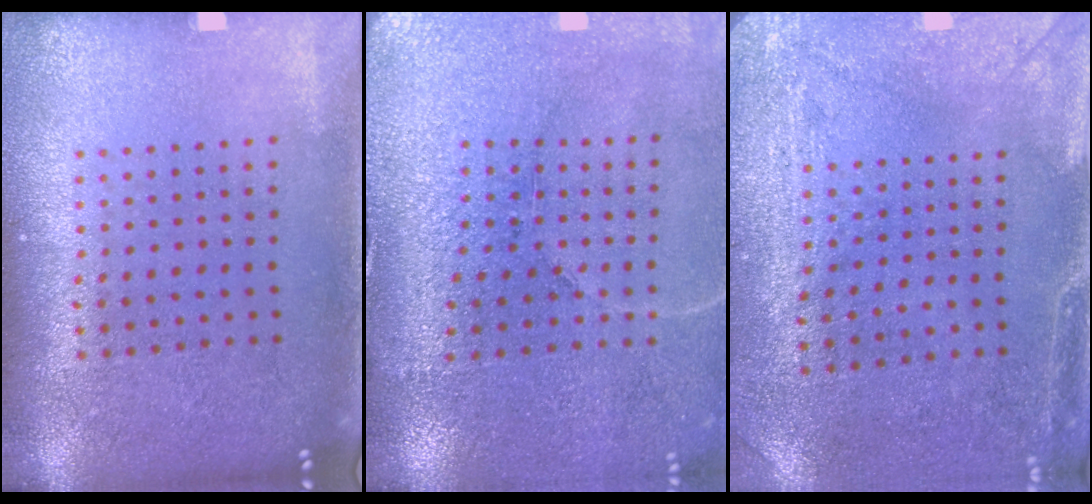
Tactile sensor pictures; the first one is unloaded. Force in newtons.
{"total": 3.2, "press": 3.2, "slide": 0.2}
{"total": 3.0, "press": 2.4, "slide": 1.8}